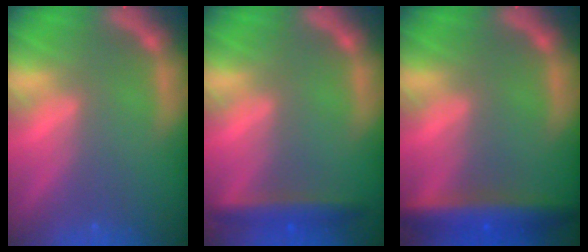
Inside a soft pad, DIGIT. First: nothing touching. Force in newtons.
{"total": 3.5}
{"total": 6.0}